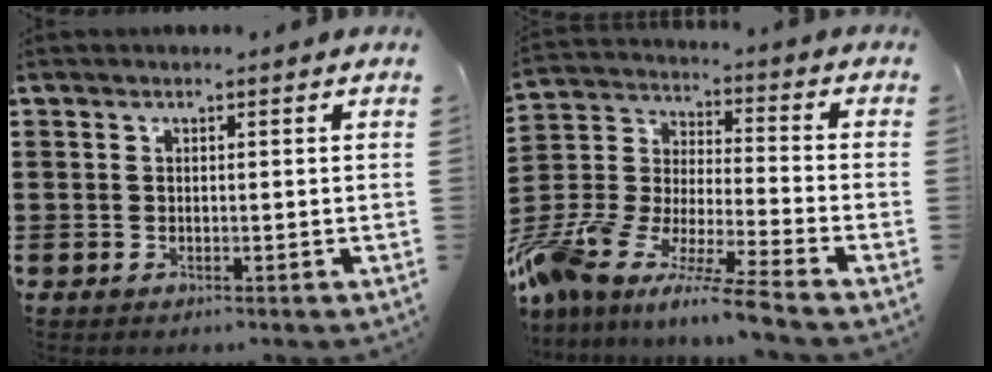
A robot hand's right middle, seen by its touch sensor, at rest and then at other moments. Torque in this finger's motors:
{"motor_torque": [1.67, -0.47, 0.33, 0.21]}